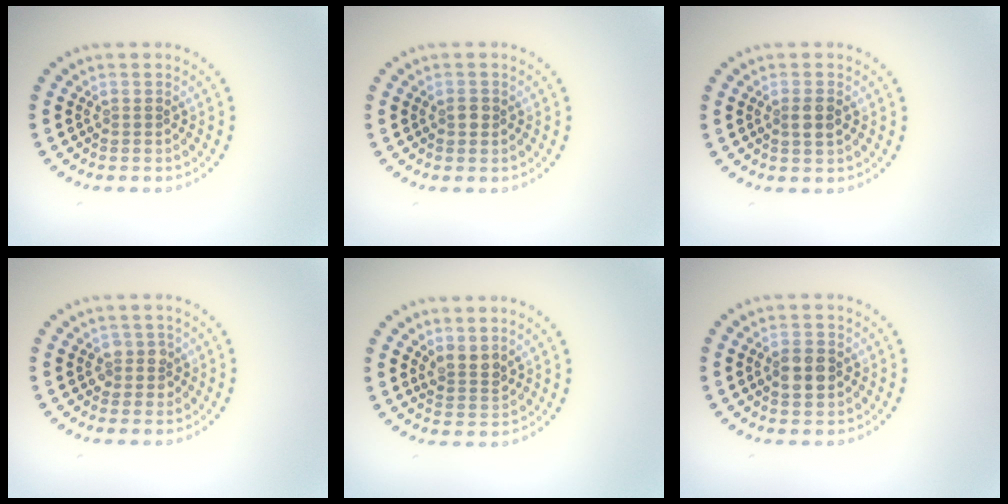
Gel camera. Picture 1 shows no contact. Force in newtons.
{"total": 0.8, "press": 0.8, "slide": 0.2}
{"total": 1.7, "press": 1.6, "slide": 0.5}
{"total": 1.6, "press": 1.5, "slide": 0.7}
{"total": 2.1, "press": 1.7, "slide": 1.2}
{"total": 3.3, "press": 3.3, "slide": 0.3}